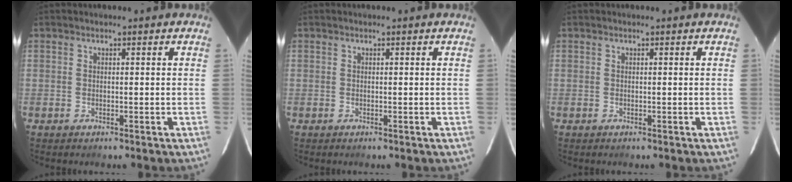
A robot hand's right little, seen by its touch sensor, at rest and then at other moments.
{"total": 0.0}
{"total": 0.0}